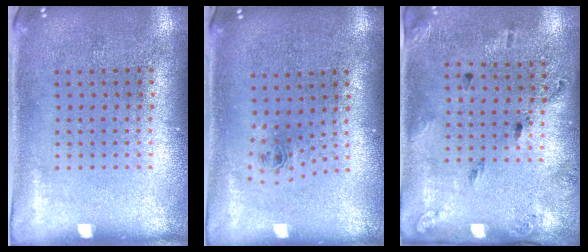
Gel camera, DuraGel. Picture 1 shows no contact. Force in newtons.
{"total": 0.9, "press": 0.4, "slide": 0.8}
{"total": 1.8, "press": 1.1, "slide": 1.5}